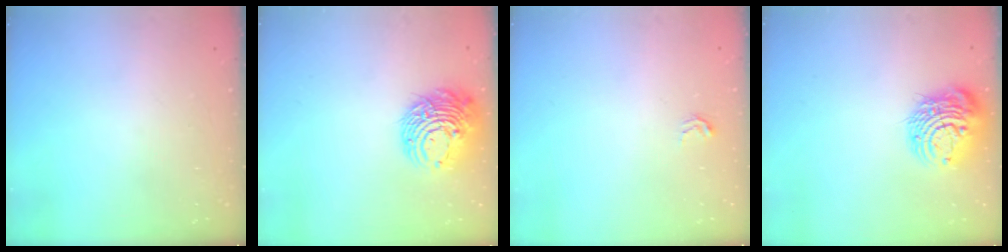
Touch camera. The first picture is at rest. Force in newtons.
{"total": 12.0, "press": 12.0, "slide": 1.3}
{"total": 2.7, "press": 2.7, "slide": 0.4}
{"total": 12.4, "press": 12.4, "slide": 1.4}